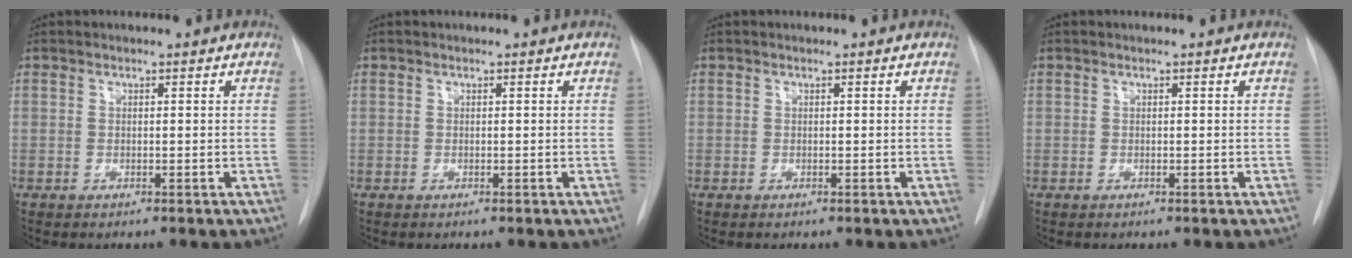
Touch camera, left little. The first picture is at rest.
{"total": 0.0}
{"total": 0.0}
{"total": 0.0}